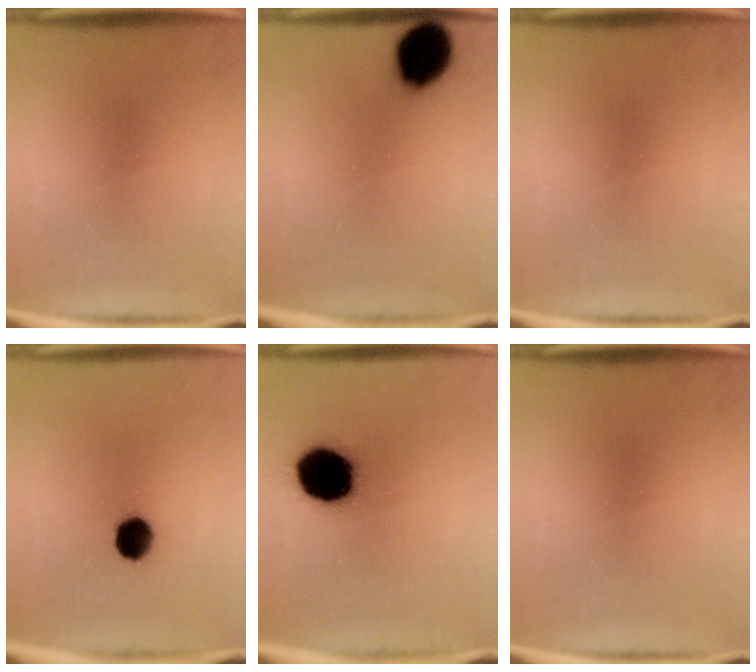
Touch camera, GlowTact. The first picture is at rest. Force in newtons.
{"total": 11.9}
{"total": 0.0}
{"total": 5.2}
{"total": 19.7}
{"total": 0.0}